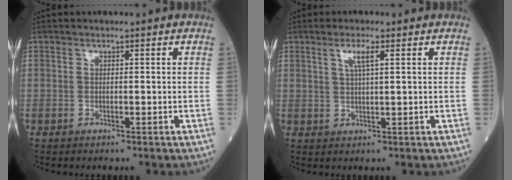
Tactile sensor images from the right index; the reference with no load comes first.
{"total": 2.9, "force": [1.4, 0.1, 2.6], "torque": [-0.053, 0.003, 0.026]}